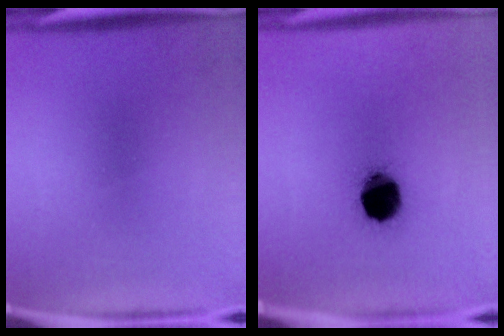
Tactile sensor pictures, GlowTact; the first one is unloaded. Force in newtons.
{"total": 13.4}